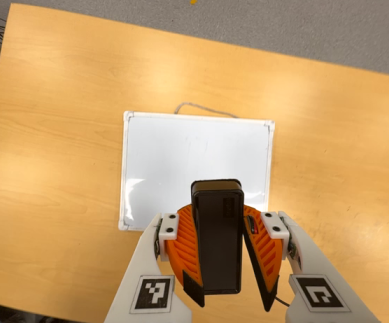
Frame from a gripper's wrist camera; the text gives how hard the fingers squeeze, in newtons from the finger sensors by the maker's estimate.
{"total": 10.3, "left": 10.2, "right": 10.5}